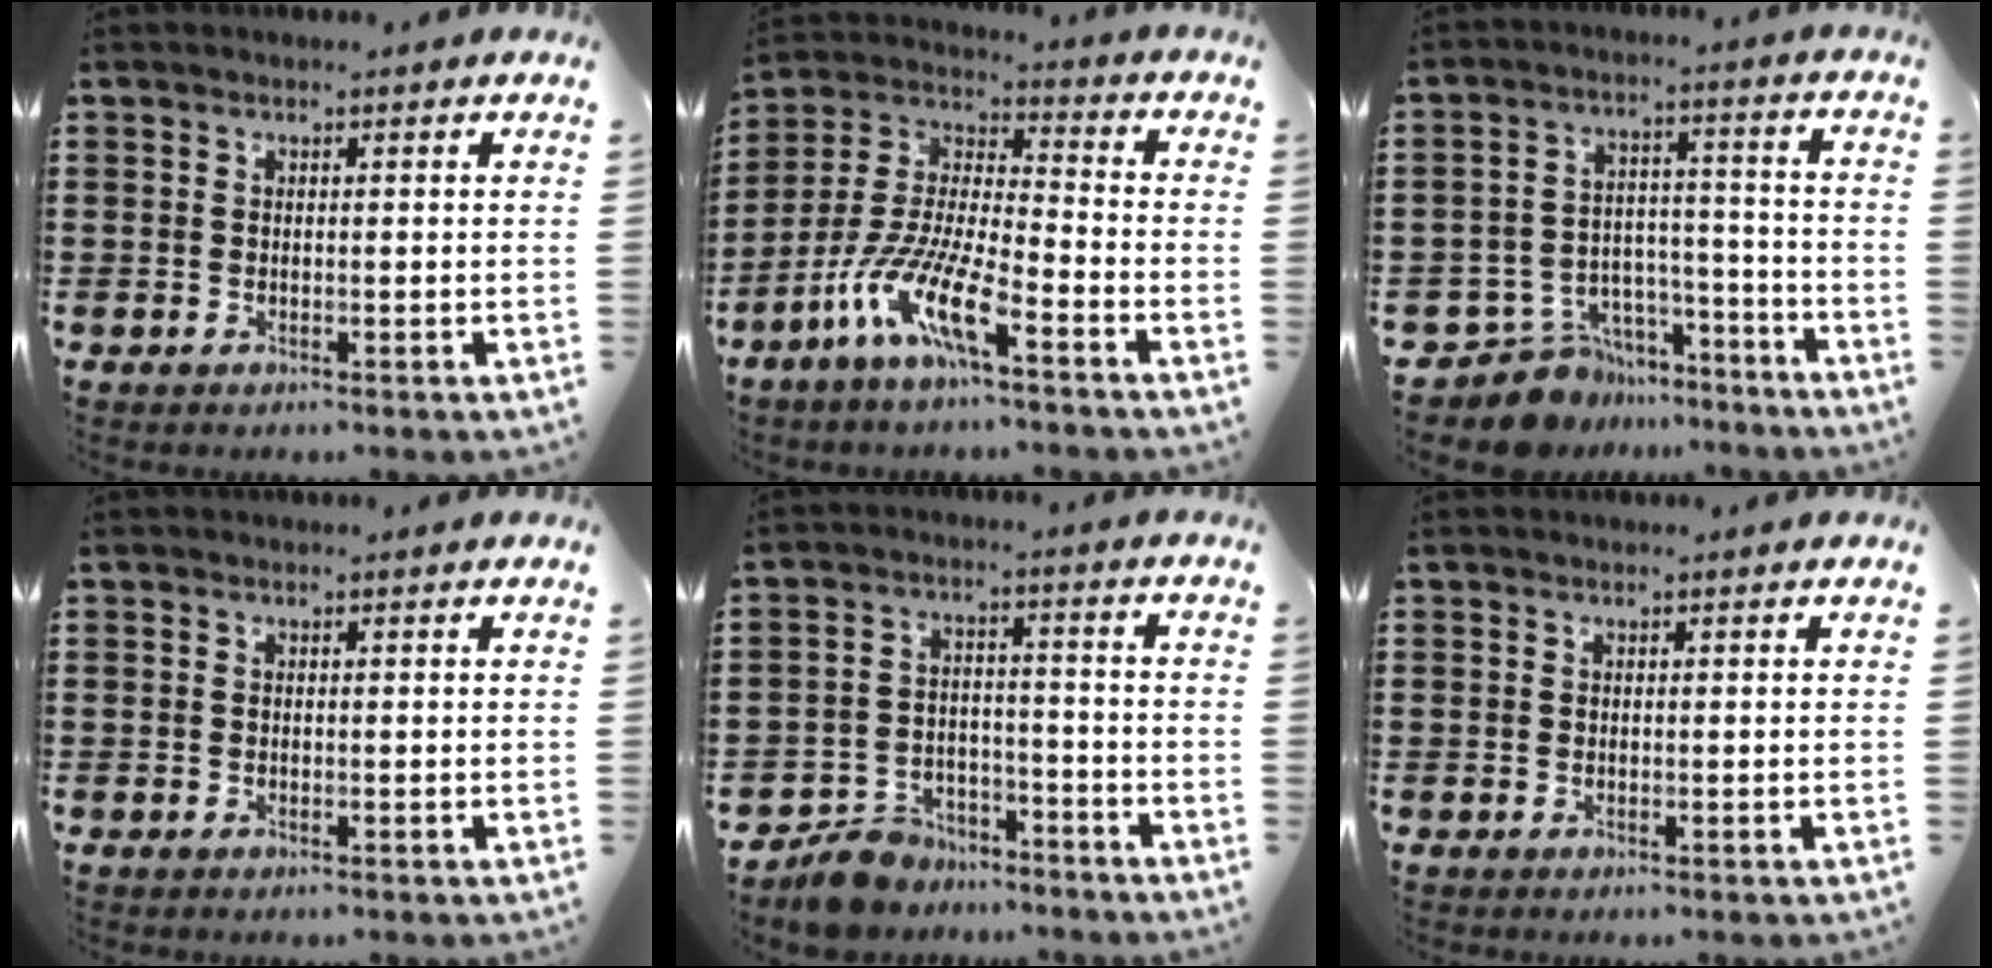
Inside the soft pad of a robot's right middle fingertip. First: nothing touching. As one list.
[{"total": 10.8, "force": [-7.3, 1.9, 7.7], "torque": [-0.183, -0.014, -0.150]}, {"total": 8.8, "force": [-8.1, 3.4, 0.7], "torque": [-0.022, 0.024, -0.156]}, {"total": 0.0}, {"total": 6.5, "force": [-6.1, 2.1, 0.5], "torque": [-0.013, 0.025, -0.123]}, {"total": 0.0}]